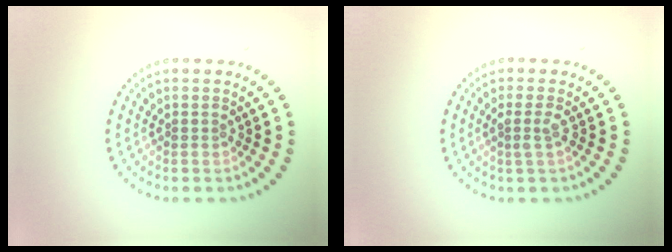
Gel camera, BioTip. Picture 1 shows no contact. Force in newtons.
{"total": 1.4, "press": 1.1, "slide": 0.8}